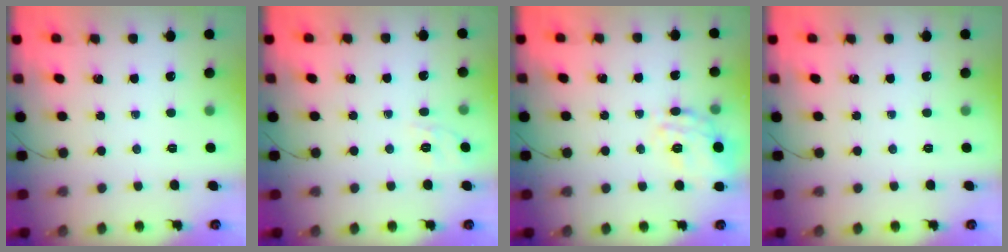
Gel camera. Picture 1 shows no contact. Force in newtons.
{"total": 1.7, "press": 0.5, "slide": 1.6}
{"total": 16.1, "press": 16.1, "slide": 0.6}
{"total": 0.0}